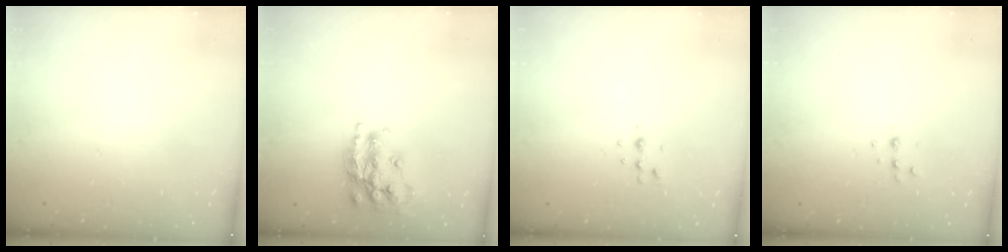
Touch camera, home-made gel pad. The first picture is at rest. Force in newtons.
{"total": 17.2, "press": 17.2, "slide": 1.2}
{"total": 3.8, "press": 3.6, "slide": 1.3}
{"total": 4.3, "press": 4.2, "slide": 0.8}